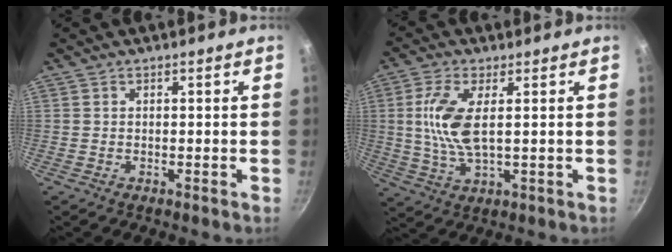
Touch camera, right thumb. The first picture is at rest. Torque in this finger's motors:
{"motor_torque": [-0.55, 0.84, 0.38, 0.38, 0.10]}